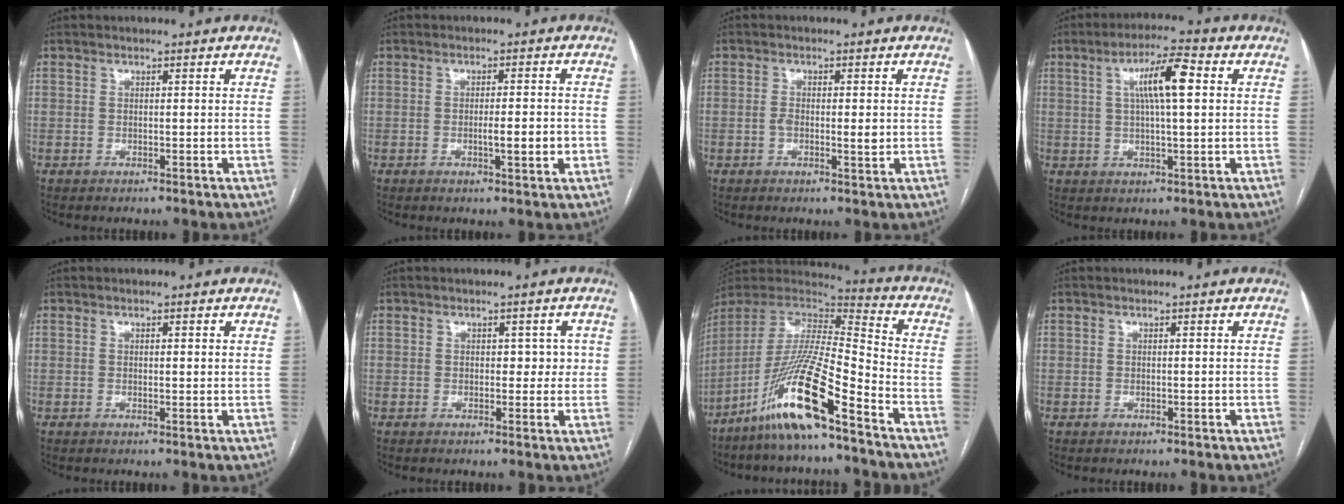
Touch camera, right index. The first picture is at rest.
{"total": 3.8, "force": [-0.9, 0.4, 3.7], "torque": [-0.059, -0.003, -0.012]}
{"total": 3.0, "force": [-0.3, 1.1, 2.8], "torque": [-0.047, 0.000, -0.004]}
{"total": 8.2, "force": [2.0, 1.0, 7.9], "torque": [-0.139, 0.016, 0.034]}
{"total": 1.3, "force": [0.5, 0.3, 1.1], "torque": [-0.017, -0.001, 0.006]}
{"total": 2.8, "force": [0.4, 1.9, 2.0], "torque": [-0.015, 0.010, 0.005]}
{"total": 17.6, "force": [-11.1, 1.0, 13.6], "torque": [-0.295, -0.026, -0.212]}
{"total": 0.0}